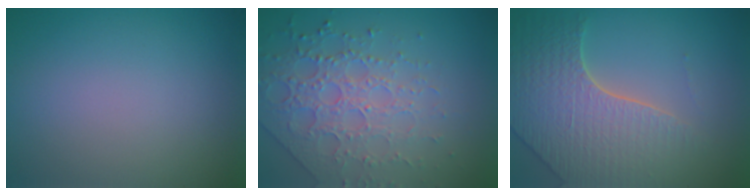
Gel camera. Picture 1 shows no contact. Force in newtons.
{"total": 4.5, "press": 4.3, "slide": 1.2}
{"total": 5.8, "press": 4.9, "slide": 3.0}